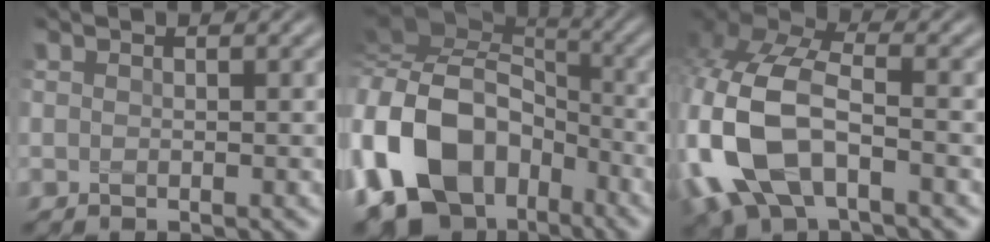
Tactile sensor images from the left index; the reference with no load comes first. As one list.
[{"total": 16.0, "force": [-5.6, 11.3, 9.9], "torque": [-0.231, -0.010, -0.109]}, {"total": 11.6, "force": [-3.5, 6.8, 8.8], "torque": [-0.230, 0.003, -0.070]}]